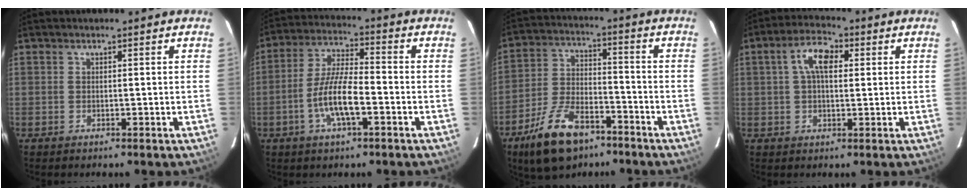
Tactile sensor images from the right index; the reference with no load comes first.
{"total": 9.8, "force": [-3.6, 2.4, 8.7], "torque": [-0.178, 0.002, -0.067]}
{"total": 15.7, "force": [-10.1, 7.6, 9.3], "torque": [-0.193, -0.001, -0.174]}
{"total": 6.6, "force": [1.7, 3.4, 5.4], "torque": [-0.099, 0.020, 0.028]}